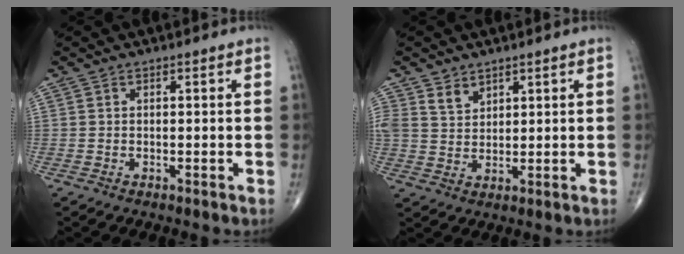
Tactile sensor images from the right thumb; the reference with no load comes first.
{"total": 4.0, "force": [2.8, 2.7, 1.1], "torque": [-0.002, -0.023, 0.059]}